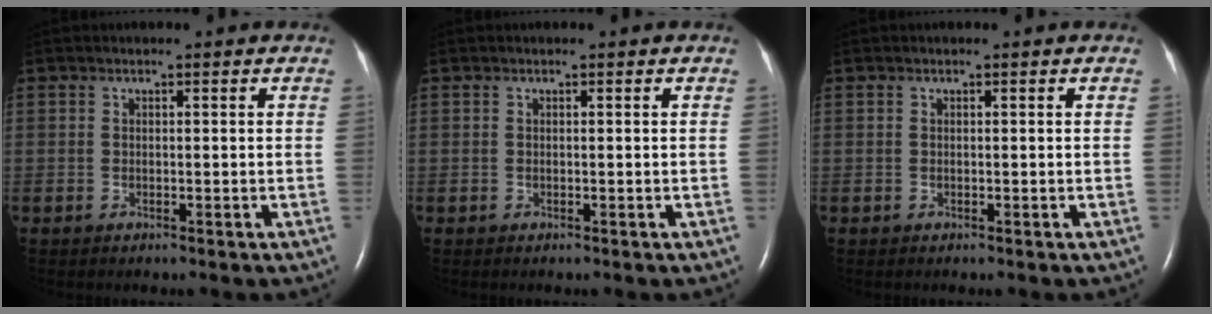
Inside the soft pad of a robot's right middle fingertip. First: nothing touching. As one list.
[{"total": 0.0}, {"total": 0.0}]